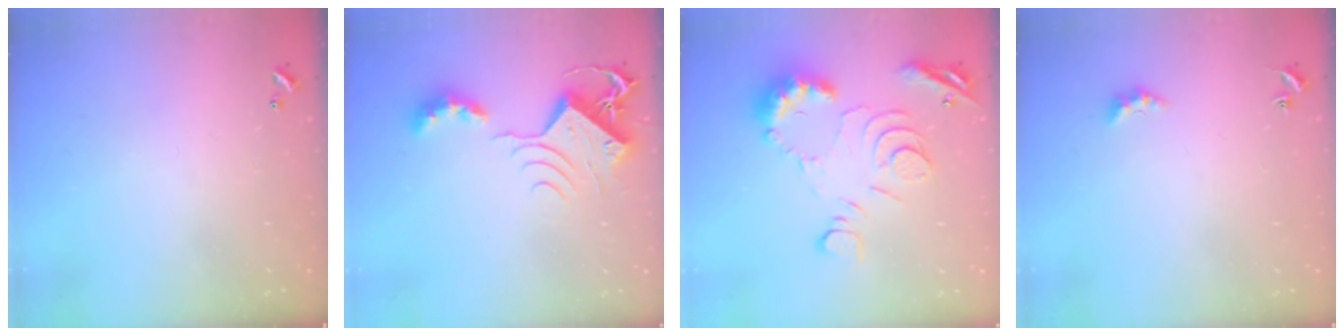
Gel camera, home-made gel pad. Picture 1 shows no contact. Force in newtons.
{"total": 9.5, "press": 9.3, "slide": 1.6}
{"total": 11.6, "press": 11.5, "slide": 1.2}
{"total": 2.4, "press": 2.4, "slide": 0.6}